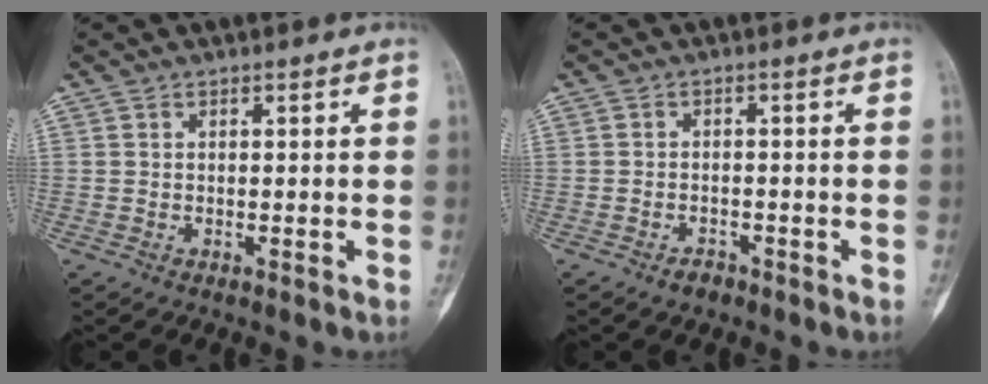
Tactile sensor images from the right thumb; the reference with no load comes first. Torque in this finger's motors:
{"motor_torque": [0.41, 0.19, 0.21, -0.06, 0.06]}